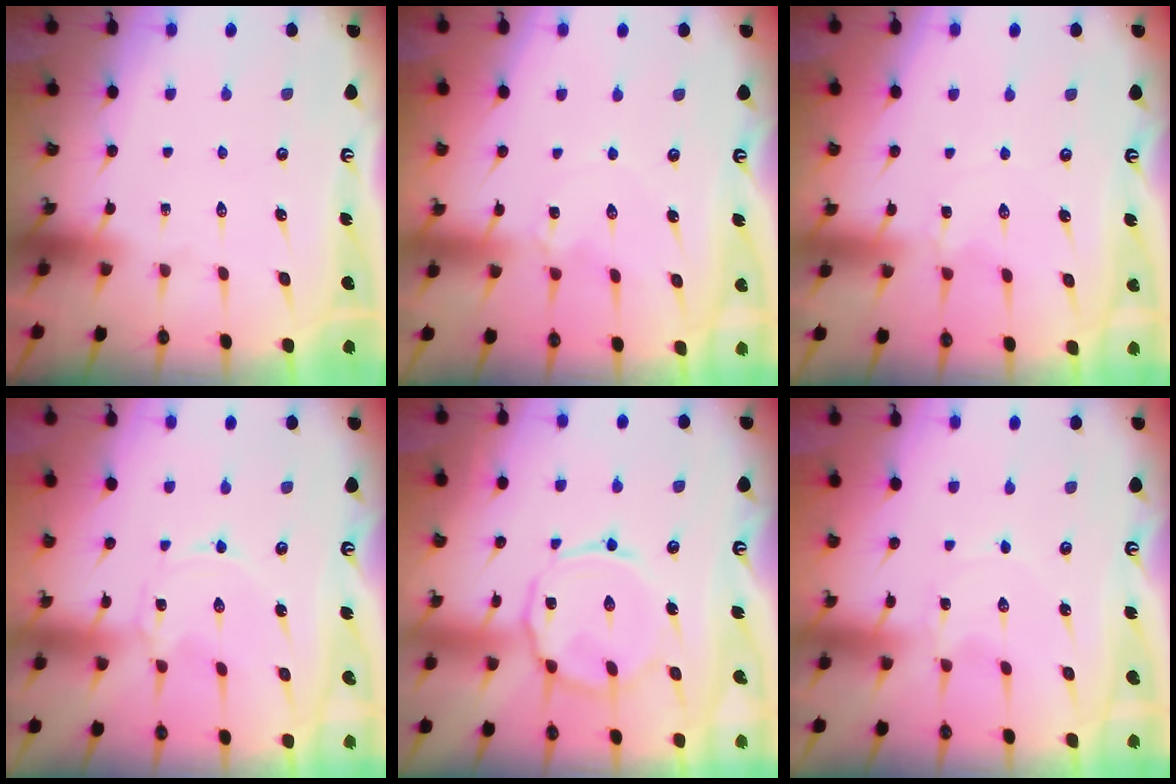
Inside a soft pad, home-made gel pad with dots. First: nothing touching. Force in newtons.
{"total": 1.2, "press": 1.2, "slide": 0.3}
{"total": 2.2, "press": 2.2, "slide": 0.4}
{"total": 0.0}
{"total": 10.8, "press": 10.7, "slide": 1.0}
{"total": 0.0}